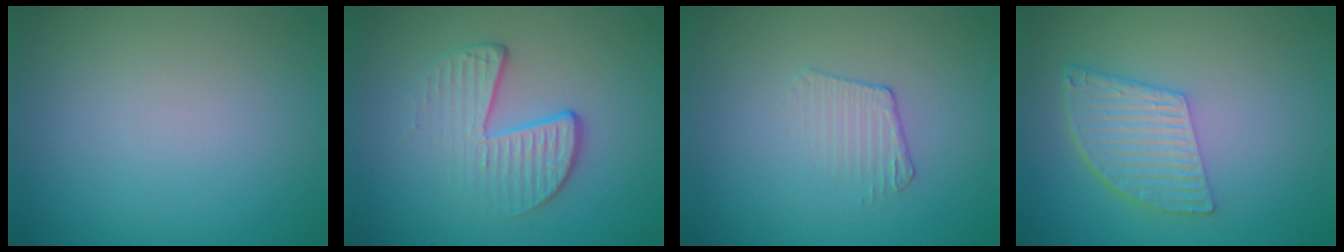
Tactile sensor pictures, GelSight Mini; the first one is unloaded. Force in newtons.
{"total": 4.2, "press": 2.6, "slide": 3.3}
{"total": 1.5, "press": 0.7, "slide": 1.4}
{"total": 5.2, "press": 3.9, "slide": 3.5}